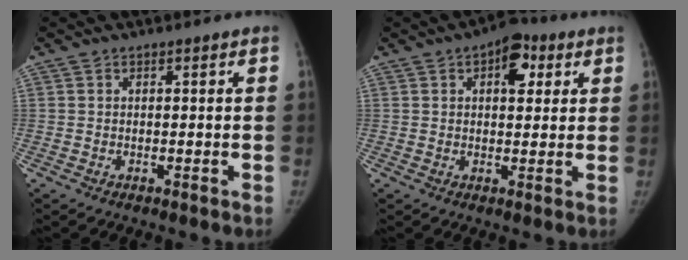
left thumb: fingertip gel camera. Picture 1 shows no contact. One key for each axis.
{"total": 7.8, "fx": 3.2, "fy": 4.3, "fz": 5.7, "tx": -0.047, "ty": -0.002, "tz": 0.038}